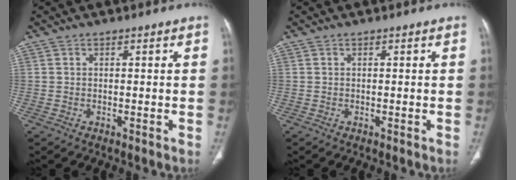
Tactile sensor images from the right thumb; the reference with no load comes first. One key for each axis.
{"total": 0.0}